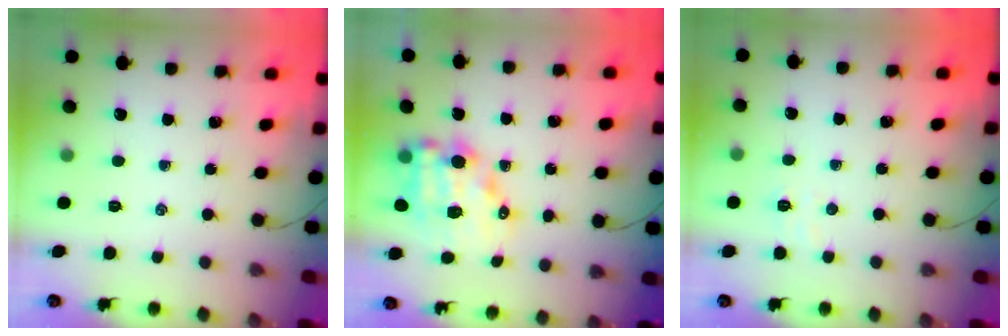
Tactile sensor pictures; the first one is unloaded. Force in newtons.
{"total": 11.3, "press": 10.9, "slide": 2.8}
{"total": 3.9, "press": 3.8, "slide": 1.1}